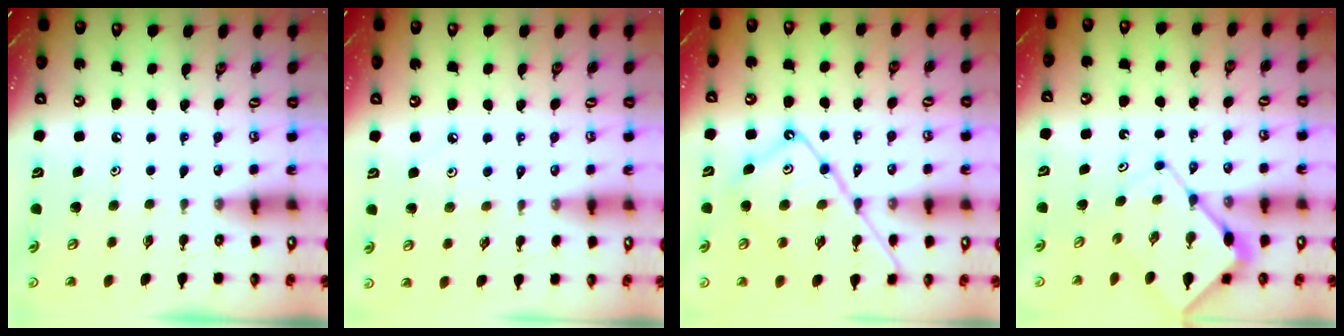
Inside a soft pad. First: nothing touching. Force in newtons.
{"total": 5.4, "press": 5.3, "slide": 1.0}
{"total": 15.1, "press": 15.0, "slide": 1.4}
{"total": 8.6, "press": 8.5, "slide": 0.9}